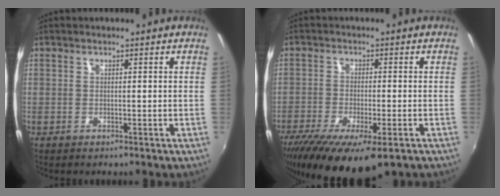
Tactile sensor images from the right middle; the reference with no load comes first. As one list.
[{"total": 15.3, "force": [-10.0, 4.1, 10.8], "torque": [-0.215, -0.061, -0.159]}]